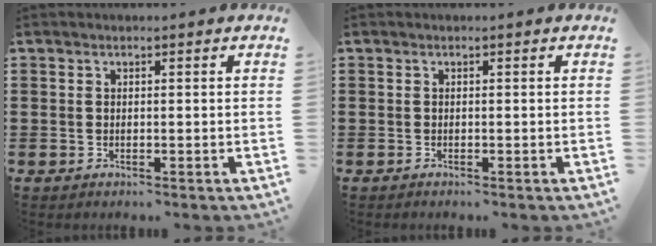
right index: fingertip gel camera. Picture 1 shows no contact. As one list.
[{"total": 0.0}]